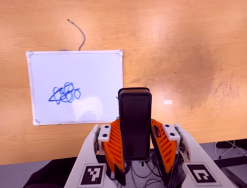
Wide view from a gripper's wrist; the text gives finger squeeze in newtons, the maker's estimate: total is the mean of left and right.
{"total": 4.1, "left": 2.7, "right": 5.4}